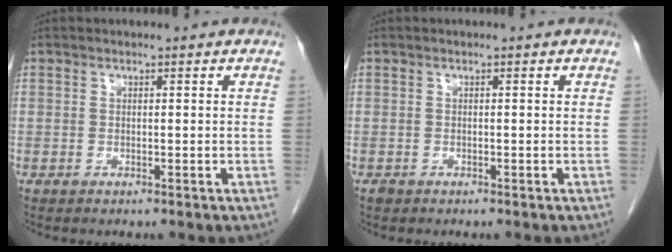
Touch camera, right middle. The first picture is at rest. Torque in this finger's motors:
{"motor_torque": [-0.18, 0.21, -0.03, 0.00]}